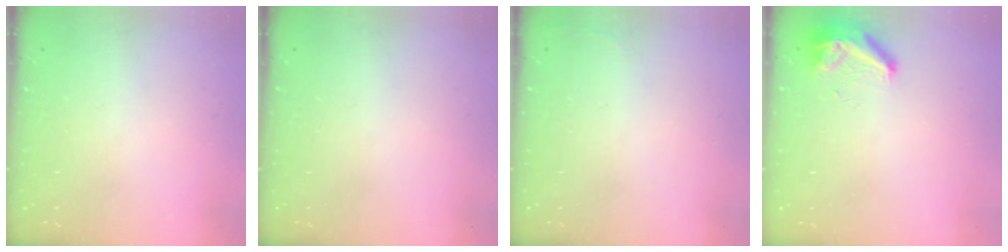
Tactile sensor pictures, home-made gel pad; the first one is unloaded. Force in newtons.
{"total": 0.0}
{"total": 2.5, "press": 2.4, "slide": 0.9}
{"total": 8.3, "press": 8.3, "slide": 0.9}